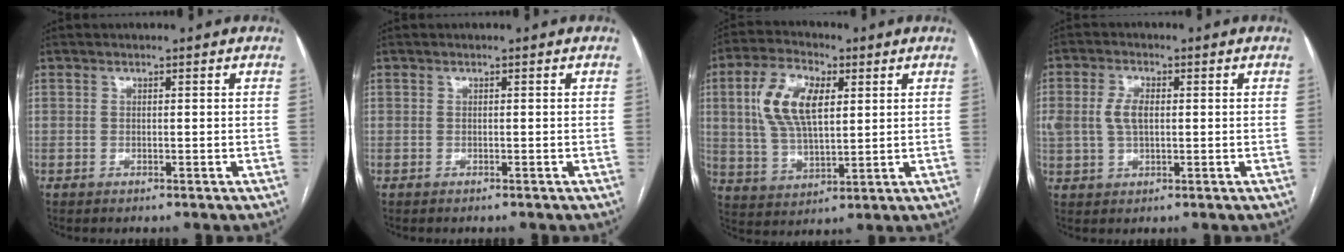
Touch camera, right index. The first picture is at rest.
{"total": 0.0}
{"total": 11.6, "force": [3.2, 5.3, 9.8], "torque": [-0.208, 0.016, 0.063]}
{"total": 5.2, "force": [0.6, 2.9, 4.3], "torque": [-0.100, 0.010, 0.013]}